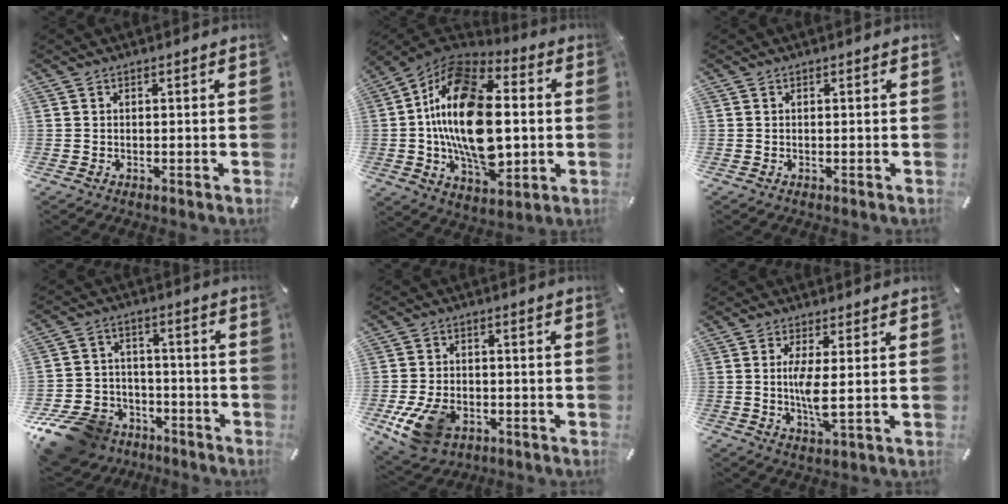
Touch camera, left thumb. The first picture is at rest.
{"total": 24.6, "force": [-0.1, 14.7, 19.7], "torque": [-0.397, -0.002, -0.002]}
{"total": 0.0}
{"total": 13.0, "force": [-9.0, 8.5, 4.1], "torque": [-0.075, 0.072, -0.159]}
{"total": 11.2, "force": [-4.6, 7.6, 6.9], "torque": [-0.144, 0.012, -0.080]}
{"total": 6.4, "force": [0.3, 1.2, 6.3], "torque": [-0.138, -0.016, 0.001]}